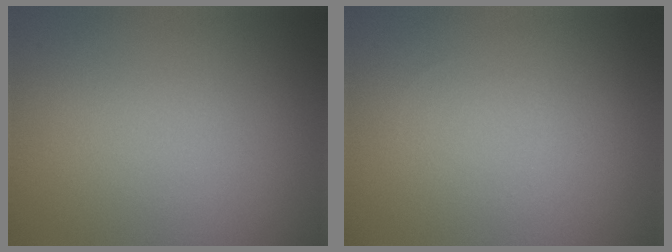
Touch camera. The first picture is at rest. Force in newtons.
{"total": 0.0}